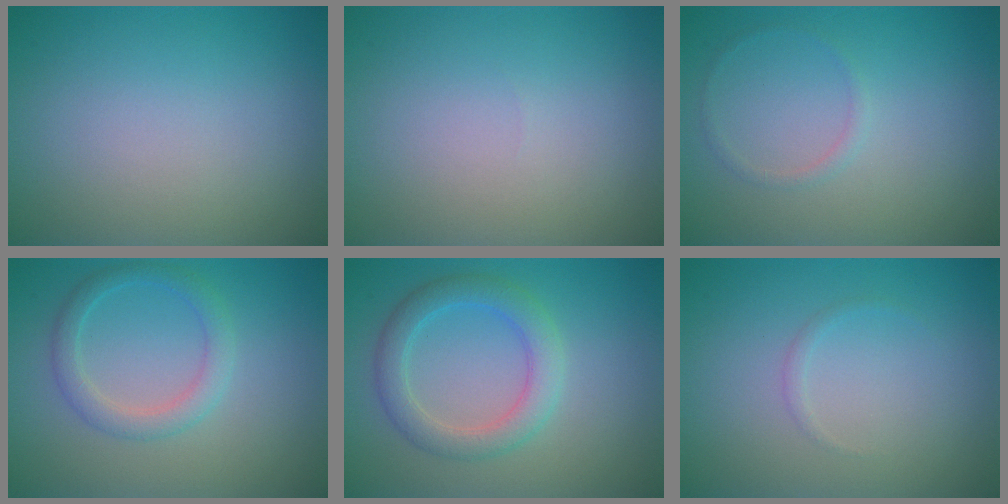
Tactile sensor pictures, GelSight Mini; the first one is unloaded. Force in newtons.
{"total": 0.0}
{"total": 0.8, "press": 0.8, "slide": 0.1}
{"total": 2.5, "press": 2.5, "slide": 0.1}
{"total": 3.6, "press": 3.6, "slide": 0.0}
{"total": 0.6, "press": 0.6, "slide": 0.0}